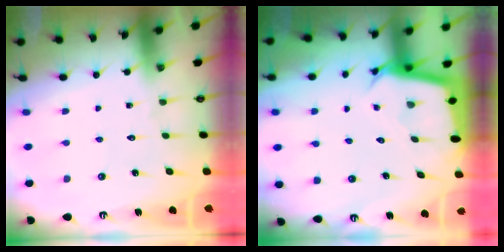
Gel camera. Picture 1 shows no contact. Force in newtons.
{"total": 2.8, "press": 2.8, "slide": 0.0}